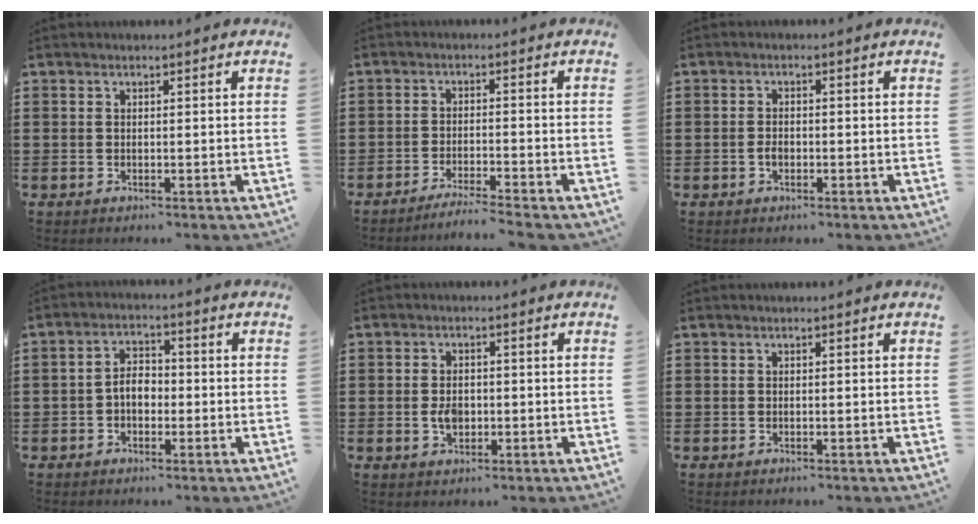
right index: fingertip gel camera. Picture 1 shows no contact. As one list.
[{"total": 3.2, "force": [-3.0, -0.6, 0.8], "torque": [-0.014, -0.002, -0.061]}, {"total": 1.6, "force": [-0.5, 0.8, 1.3], "torque": [-0.026, -0.003, -0.008]}, {"total": 3.9, "force": [-0.9, 2.6, 2.8], "torque": [-0.063, 0.005, -0.021]}, {"total": 3.0, "force": [-0.4, 1.9, 2.3], "torque": [-0.046, 0.002, -0.006]}, {"total": 0.0}]